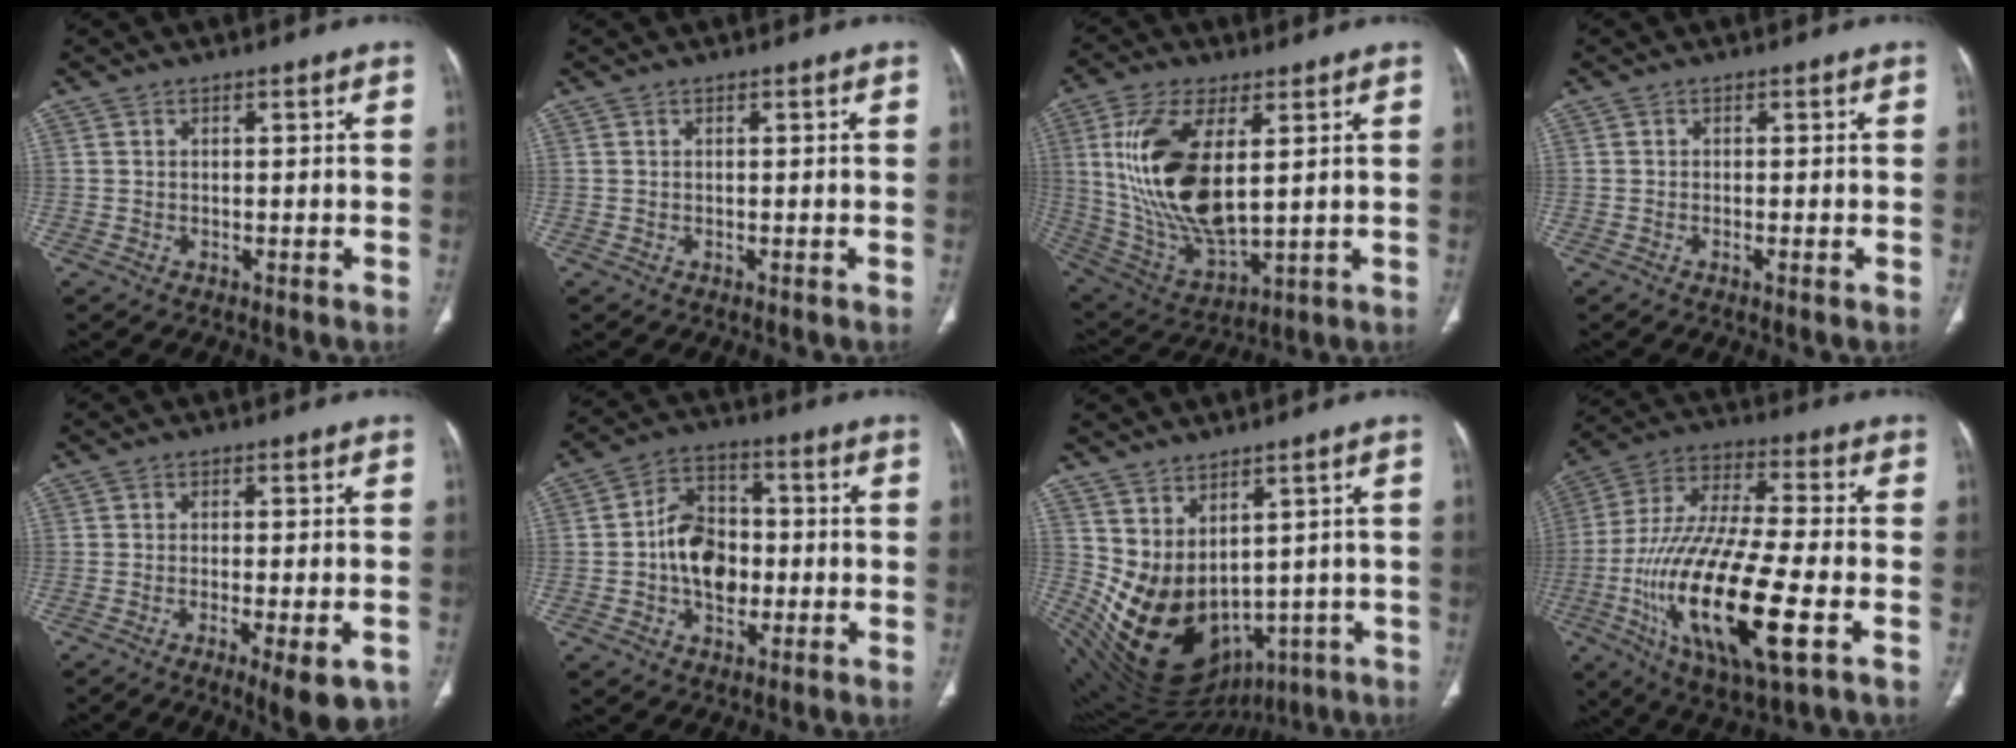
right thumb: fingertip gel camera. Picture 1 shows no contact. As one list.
[{"total": 0.0}, {"total": 20.0, "force": [3.9, 9.1, 17.3], "torque": [-0.353, -0.023, 0.086]}, {"total": 1.2, "force": [-0.5, 0.2, 1.1], "torque": [-0.024, -0.002, -0.011]}, {"total": 8.7, "force": [-4.2, 2.2, 7.2], "torque": [-0.096, -0.006, -0.059]}, {"total": 11.6, "force": [-1.4, 8.3, 7.9], "torque": [-0.103, 0.026, -0.029]}, {"total": 15.7, "force": [-0.6, 10.8, 11.4], "torque": [-0.180, -0.018, 0.037]}, {"total": 25.4, "force": [-7.1, 7.6, 23.2], "torque": [-0.491, 0.000, -0.118]}]